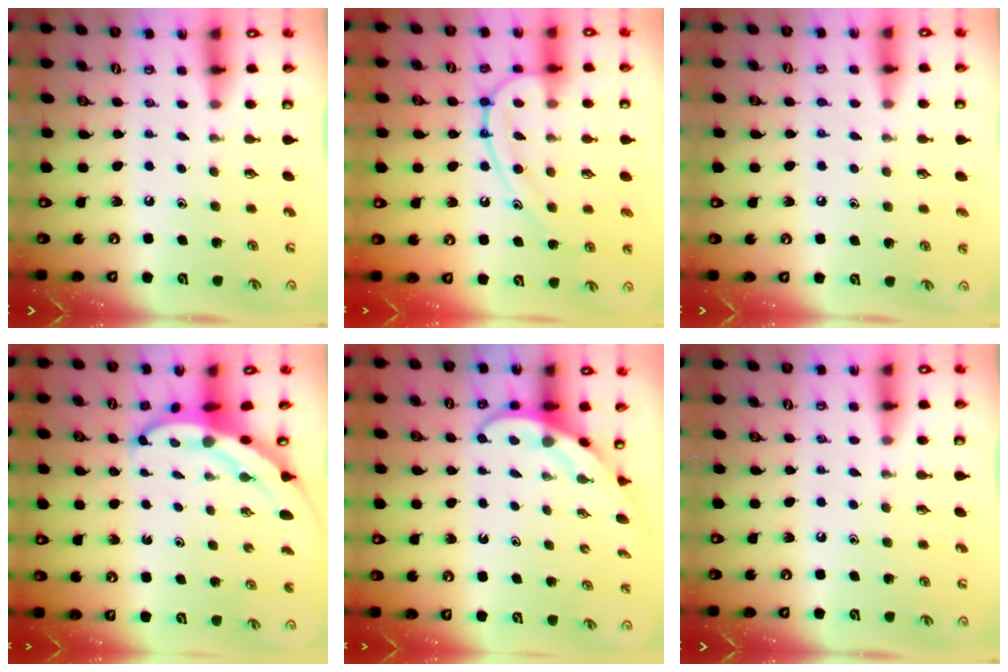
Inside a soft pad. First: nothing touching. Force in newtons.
{"total": 13.4, "press": 13.4, "slide": 1.3}
{"total": 4.2, "press": 4.2, "slide": 0.6}
{"total": 5.4, "press": 5.4, "slide": 0.5}
{"total": 3.7, "press": 3.7, "slide": 0.8}
{"total": 0.0}